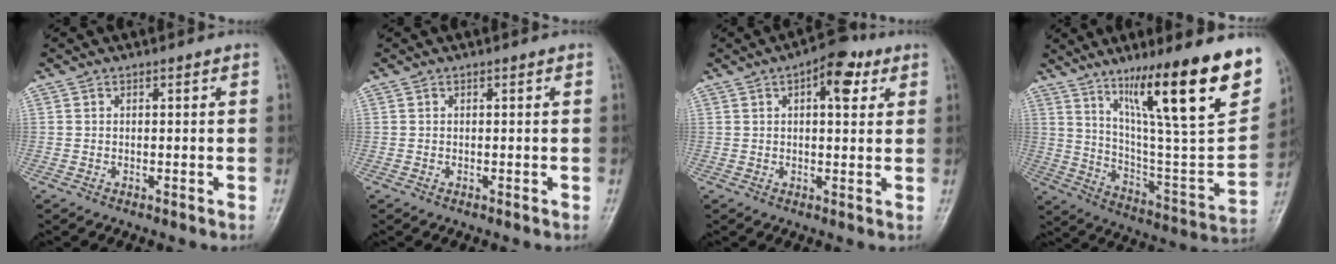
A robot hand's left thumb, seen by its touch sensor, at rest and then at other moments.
{"total": 0.0}
{"total": 7.8, "force": [3.3, 3.6, 6.1], "torque": [-0.063, 0.001, 0.039]}
{"total": 28.3, "force": [15.6, 4.9, 23.2], "torque": [-0.339, -0.052, 0.257]}